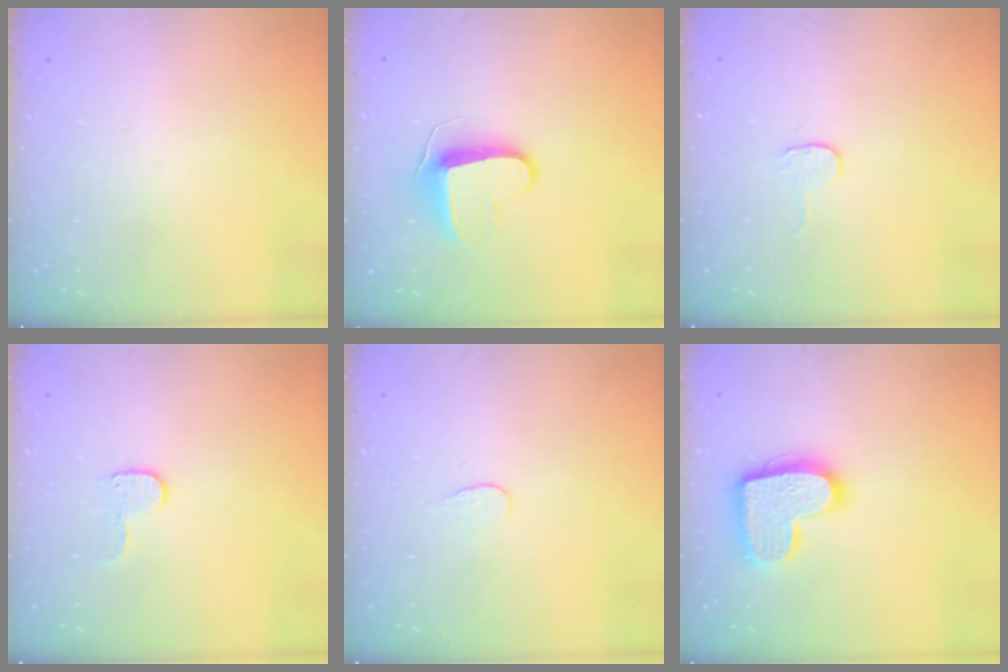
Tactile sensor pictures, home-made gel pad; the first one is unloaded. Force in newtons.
{"total": 9.4, "press": 9.4, "slide": 0.2}
{"total": 2.7, "press": 2.7, "slide": 0.2}
{"total": 5.1, "press": 5.0, "slide": 0.5}
{"total": 3.9, "press": 3.9, "slide": 0.4}
{"total": 15.6, "press": 15.6, "slide": 0.8}